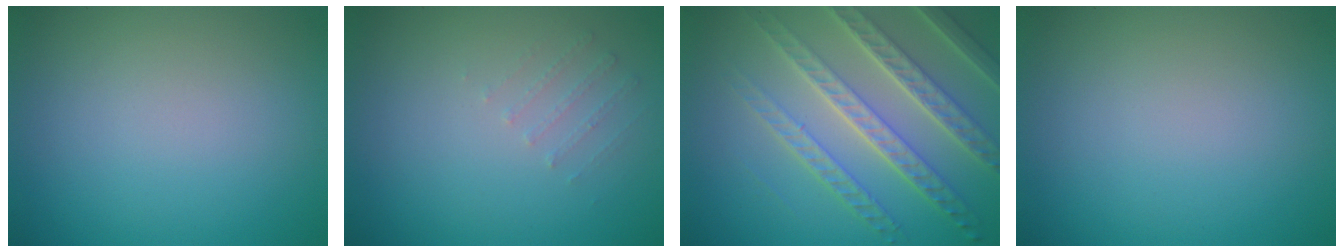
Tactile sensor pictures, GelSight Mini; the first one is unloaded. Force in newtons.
{"total": 0.6, "press": 0.5, "slide": 0.4}
{"total": 7.2, "press": 5.5, "slide": 4.7}
{"total": 0.0}